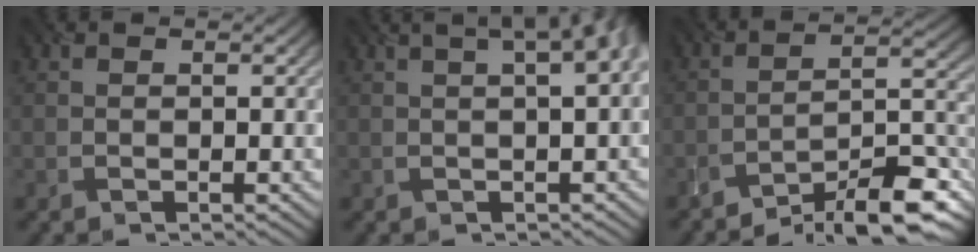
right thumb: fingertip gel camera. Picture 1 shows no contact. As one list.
[{"total": 7.3, "force": [1.7, 2.6, 6.6], "torque": [-0.051, 0.036, 0.006]}, {"total": 10.4, "force": [-8.6, 1.9, 5.5], "torque": [-0.079, 0.010, -0.147]}]